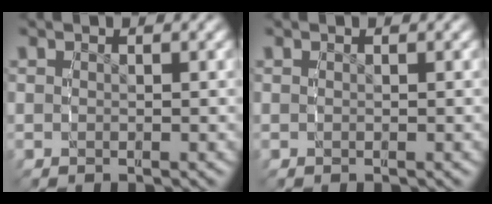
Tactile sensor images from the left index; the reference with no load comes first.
{"total": 0.0}